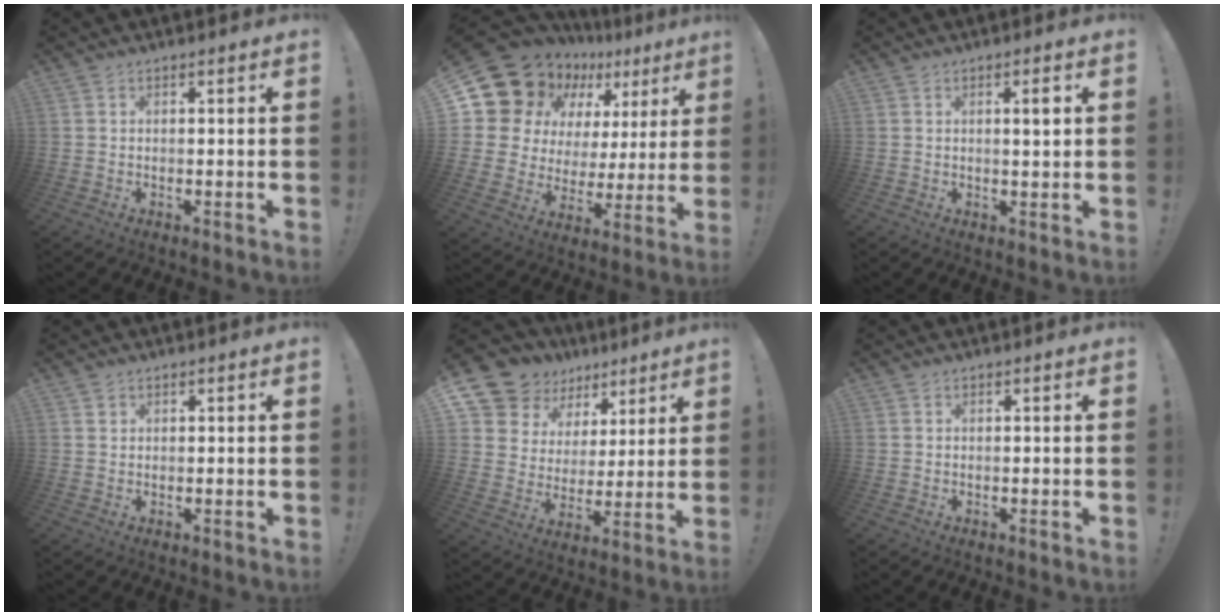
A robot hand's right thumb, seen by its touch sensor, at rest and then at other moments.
{"total": 16.3, "force": [11.4, 9.6, 6.4], "torque": [-0.100, -0.096, 0.229]}
{"total": 2.9, "force": [0.6, 0.3, 2.8], "torque": [-0.033, -0.008, 0.002]}
{"total": 1.0, "force": [0.6, 0.7, 0.2], "torque": [0.003, -0.002, 0.010]}
{"total": 12.8, "force": [8.7, 8.9, 3.0], "torque": [-0.058, -0.062, 0.175]}
{"total": 0.0}